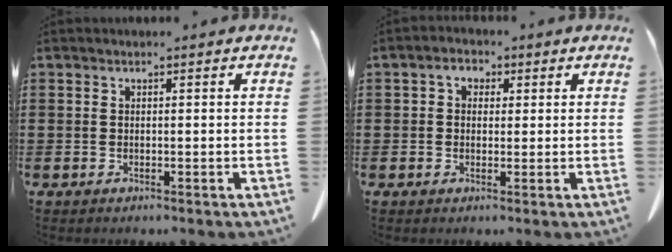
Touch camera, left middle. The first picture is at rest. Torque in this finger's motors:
{"motor_torque": [0.13, 0.09, 0.06, 0.02]}